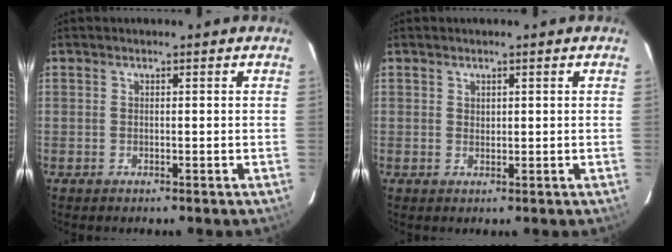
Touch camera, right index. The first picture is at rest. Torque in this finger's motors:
{"motor_torque": [-0.28, 0.34, -0.04, -0.01]}